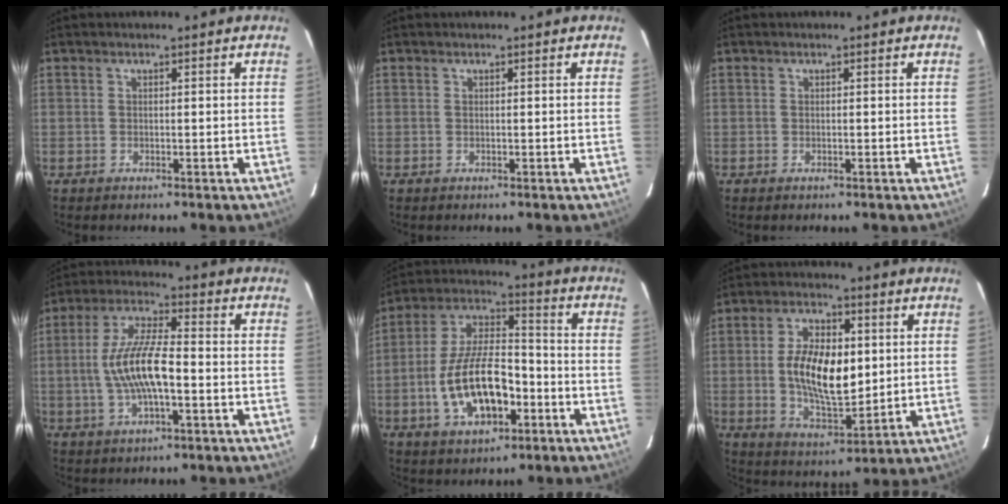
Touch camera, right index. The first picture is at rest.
{"total": 0.0}
{"total": 0.0}
{"total": 11.4, "force": [-2.0, 3.1, 10.8], "torque": [-0.220, 0.006, -0.037]}
{"total": 15.8, "force": [-5.2, 7.5, 12.9], "torque": [-0.261, 0.012, -0.083]}
{"total": 13.3, "force": [0.9, 6.6, 11.5], "torque": [-0.216, 0.001, 0.024]}